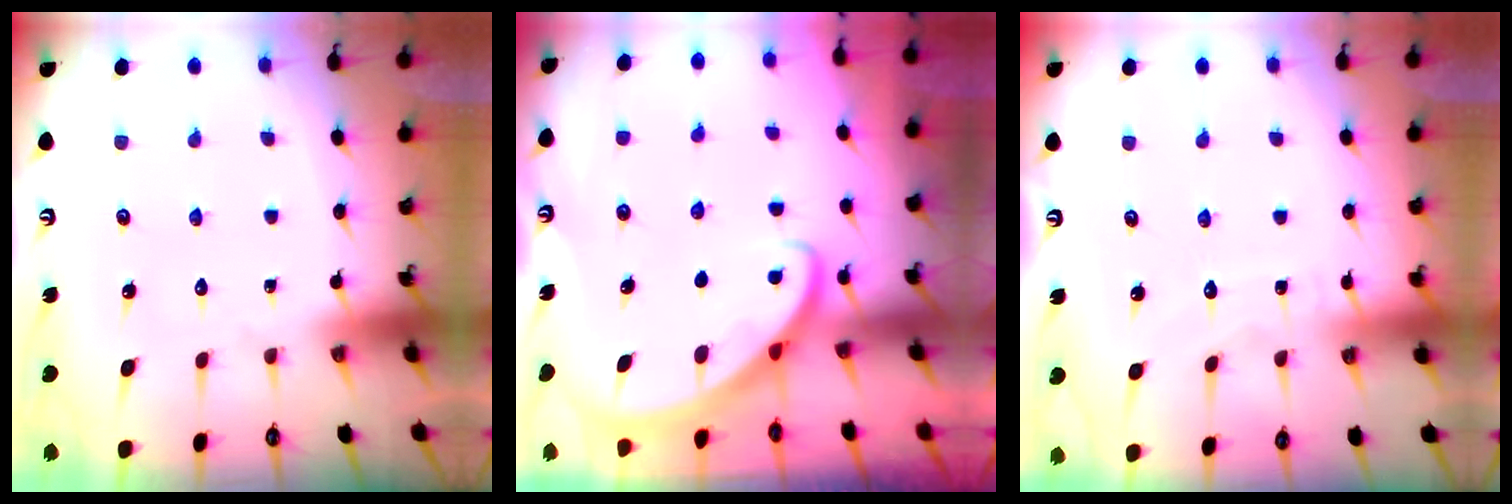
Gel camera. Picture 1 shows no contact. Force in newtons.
{"total": 2.9, "press": 2.9, "slide": 0.2}
{"total": 3.7, "press": 3.7, "slide": 0.4}